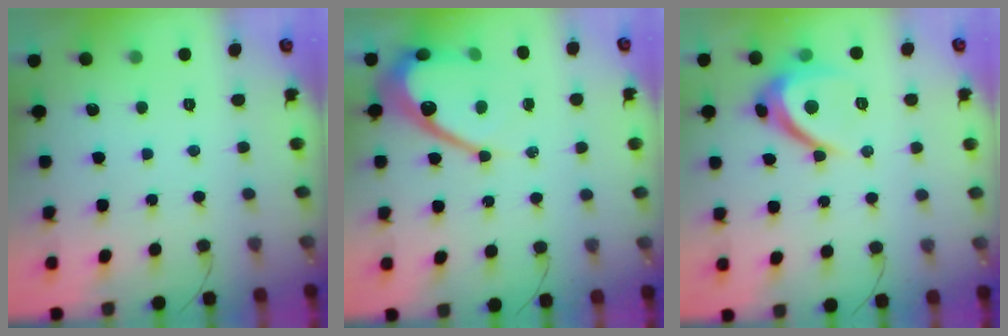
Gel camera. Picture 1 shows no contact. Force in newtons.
{"total": 11.5, "press": 11.5, "slide": 1.0}
{"total": 10.0, "press": 10.0, "slide": 0.9}